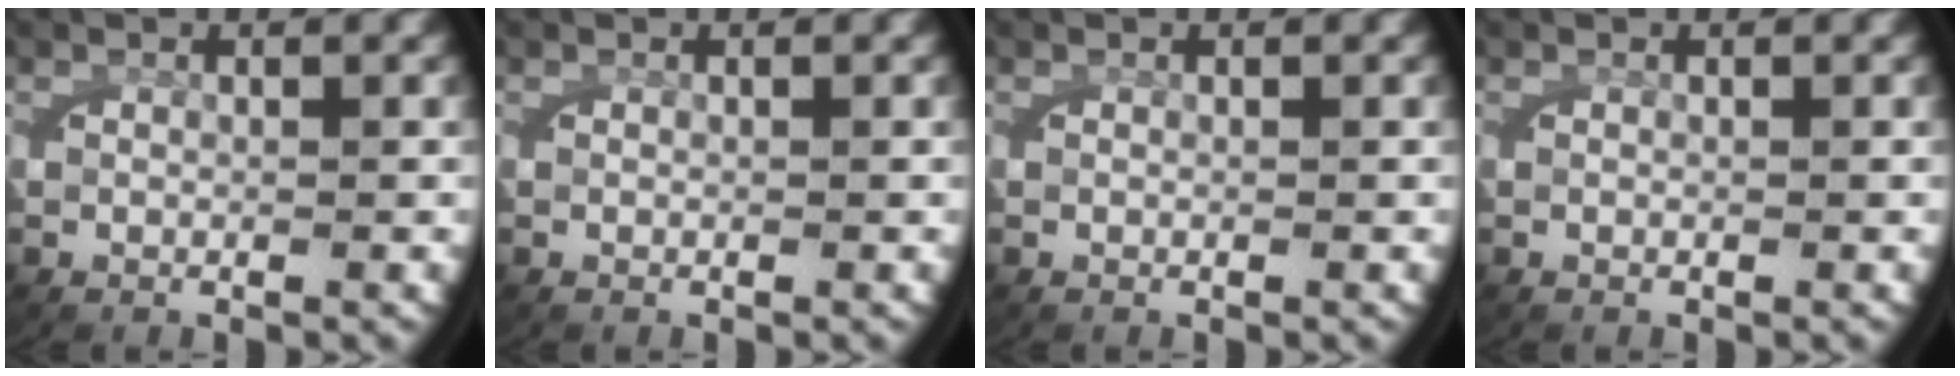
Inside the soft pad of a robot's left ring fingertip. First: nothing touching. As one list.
[{"total": 0.0}, {"total": 0.0}, {"total": 0.0}]